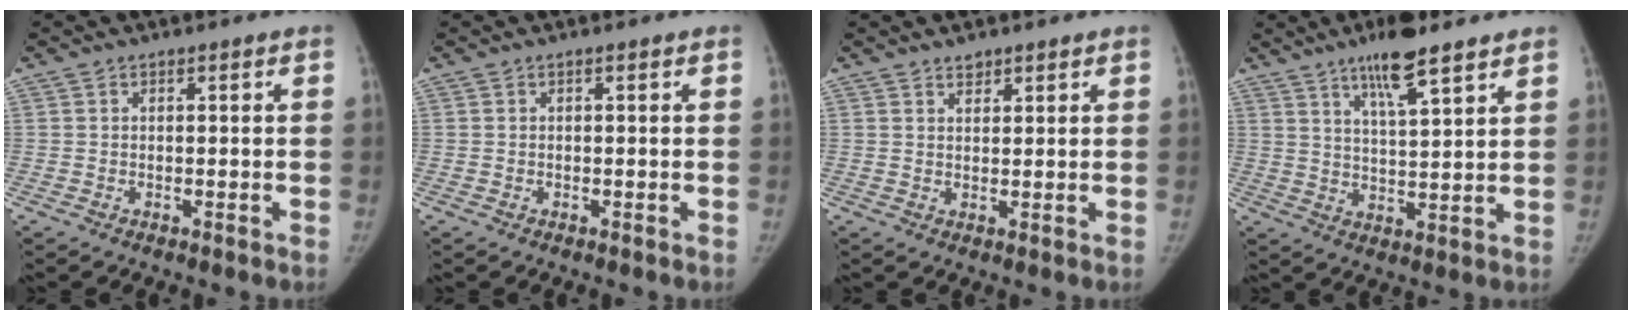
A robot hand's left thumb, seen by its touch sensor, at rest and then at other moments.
{"total": 0.0}
{"total": 1.9, "force": [1.6, 0.9, 0.5], "torque": [0.007, -0.011, 0.024]}
{"total": 9.8, "force": [6.7, 2.0, 6.9], "torque": [-0.103, -0.034, 0.113]}